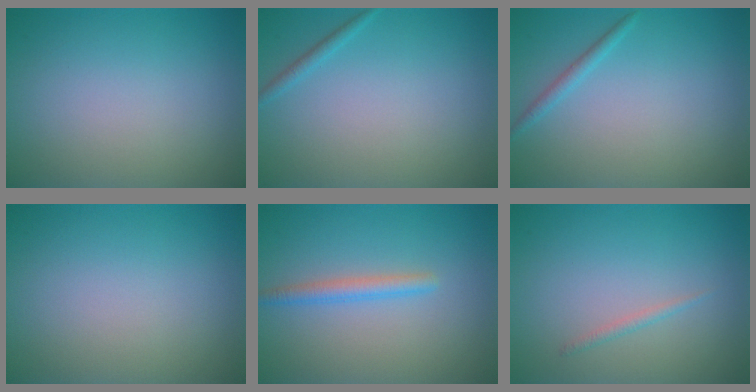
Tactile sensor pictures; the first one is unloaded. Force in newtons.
{"total": 0.9, "press": 0.9, "slide": 0.1}
{"total": 1.1, "press": 1.1, "slide": 0.0}
{"total": 0.0}
{"total": 1.9, "press": 1.9, "slide": 0.0}
{"total": 0.7, "press": 0.7, "slide": 0.1}